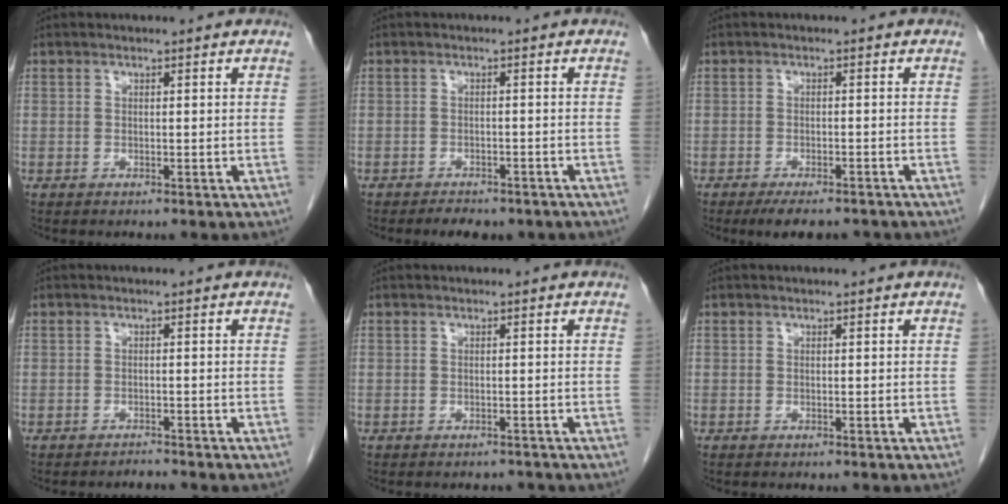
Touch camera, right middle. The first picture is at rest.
{"total": 4.8, "force": [-3.9, 1.9, 2.1], "torque": [-0.027, -0.004, -0.046]}
{"total": 6.5, "force": [-5.4, 1.7, 3.1], "torque": [-0.037, -0.006, -0.078]}
{"total": 1.0, "force": [-0.9, -0.3, -0.2], "torque": [0.001, -0.008, -0.012]}
{"total": 1.5, "force": [-1.5, 0.4, -0.1], "torque": [0.001, -0.004, -0.019]}
{"total": 0.0}